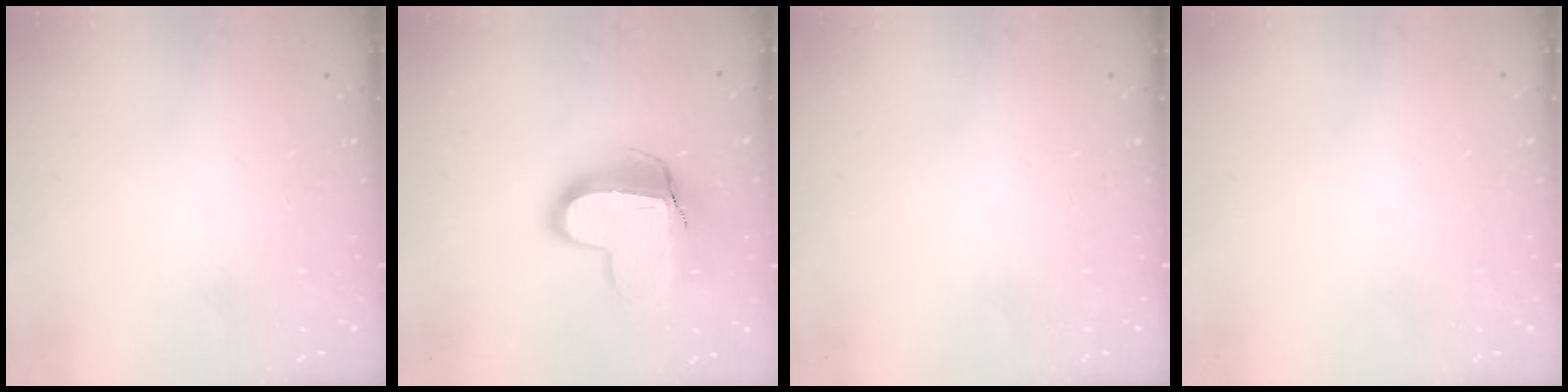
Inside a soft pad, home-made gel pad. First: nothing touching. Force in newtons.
{"total": 12.3, "press": 12.2, "slide": 1.3}
{"total": 0.0}
{"total": 0.0}